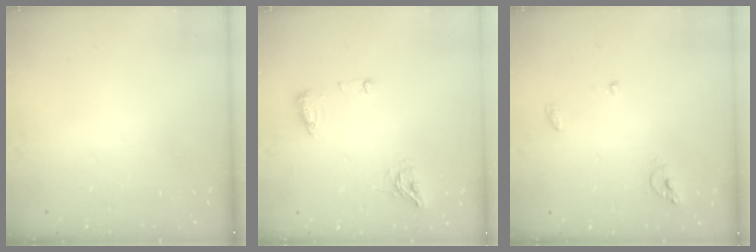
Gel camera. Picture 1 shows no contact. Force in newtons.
{"total": 8.8, "press": 8.8, "slide": 0.5}
{"total": 5.7, "press": 5.7, "slide": 0.5}